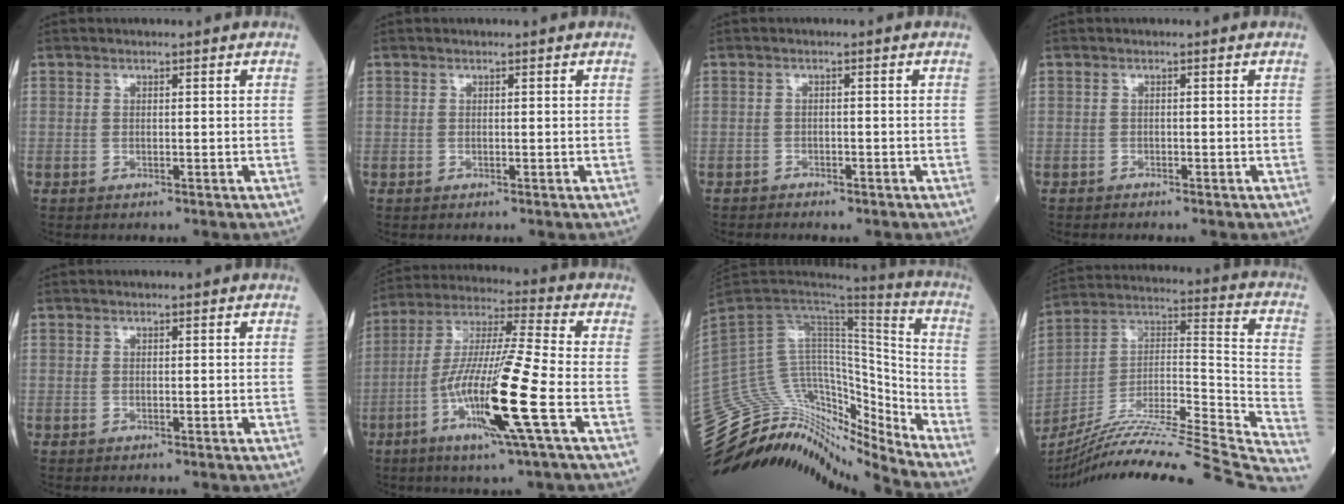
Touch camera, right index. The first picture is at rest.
{"total": 0.0}
{"total": 1.7, "force": [-1.4, 0.7, 0.6], "torque": [-0.008, 0.000, -0.017]}
{"total": 0.5, "force": [-0.5, 0.1, 0.0], "torque": [-0.006, -0.001, -0.013]}
{"total": 0.0}
{"total": 15.7, "force": [-5.3, -0.6, 14.8], "torque": [-0.290, -0.016, -0.105]}
{"total": 25.6, "force": [-23.8, 4.8, 8.3], "torque": [-0.188, 0.055, -0.372]}
{"total": 35.4, "force": [-31.4, 0.4, 16.5], "torque": [-0.190, -0.031, -0.469]}